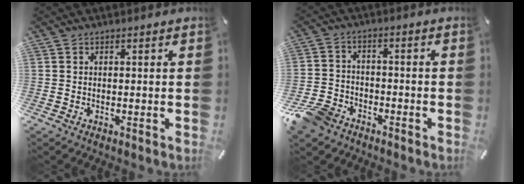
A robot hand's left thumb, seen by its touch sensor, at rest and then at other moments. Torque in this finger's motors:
{"motor_torque": [-0.35, 1.07, 0.94, 0.93, 0.16]}